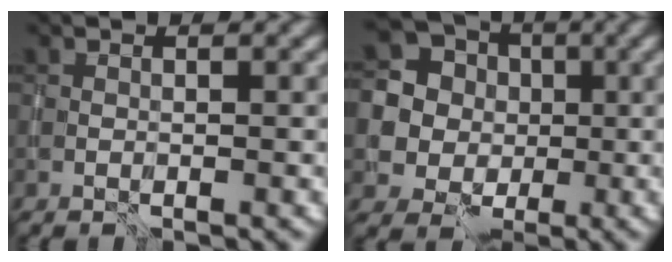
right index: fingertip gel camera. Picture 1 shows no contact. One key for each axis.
{"total": 13.8, "fx": 2.3, "fy": 13.1, "fz": 3.7, "tx": -0.132, "ty": 0.011, "tz": 0.035}